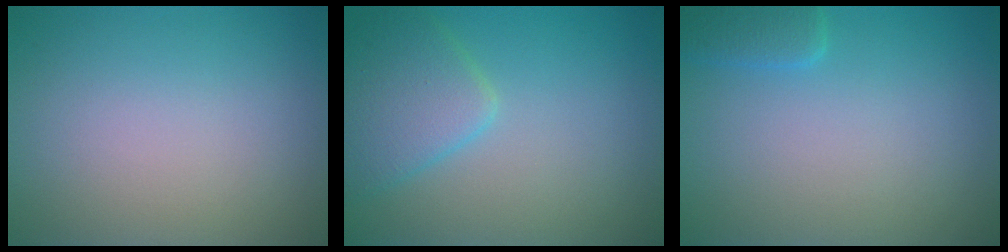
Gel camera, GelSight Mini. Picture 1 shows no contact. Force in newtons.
{"total": 3.9, "press": 3.9, "slide": 0.2}
{"total": 1.6, "press": 1.6, "slide": 0.1}